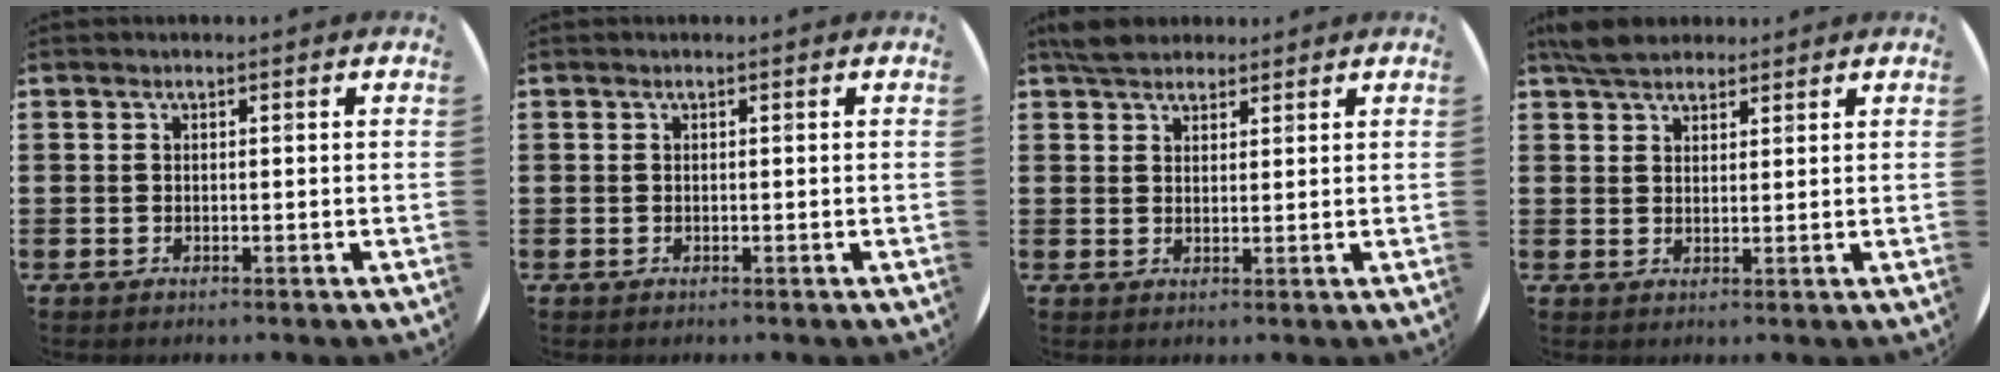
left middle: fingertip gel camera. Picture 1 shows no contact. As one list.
[{"total": 0.0}, {"total": 3.5, "force": [3.1, 1.4, 0.6], "torque": [-0.012, -0.001, 0.059]}, {"total": 4.3, "force": [3.8, 1.6, 1.2], "torque": [-0.024, -0.003, 0.072]}]